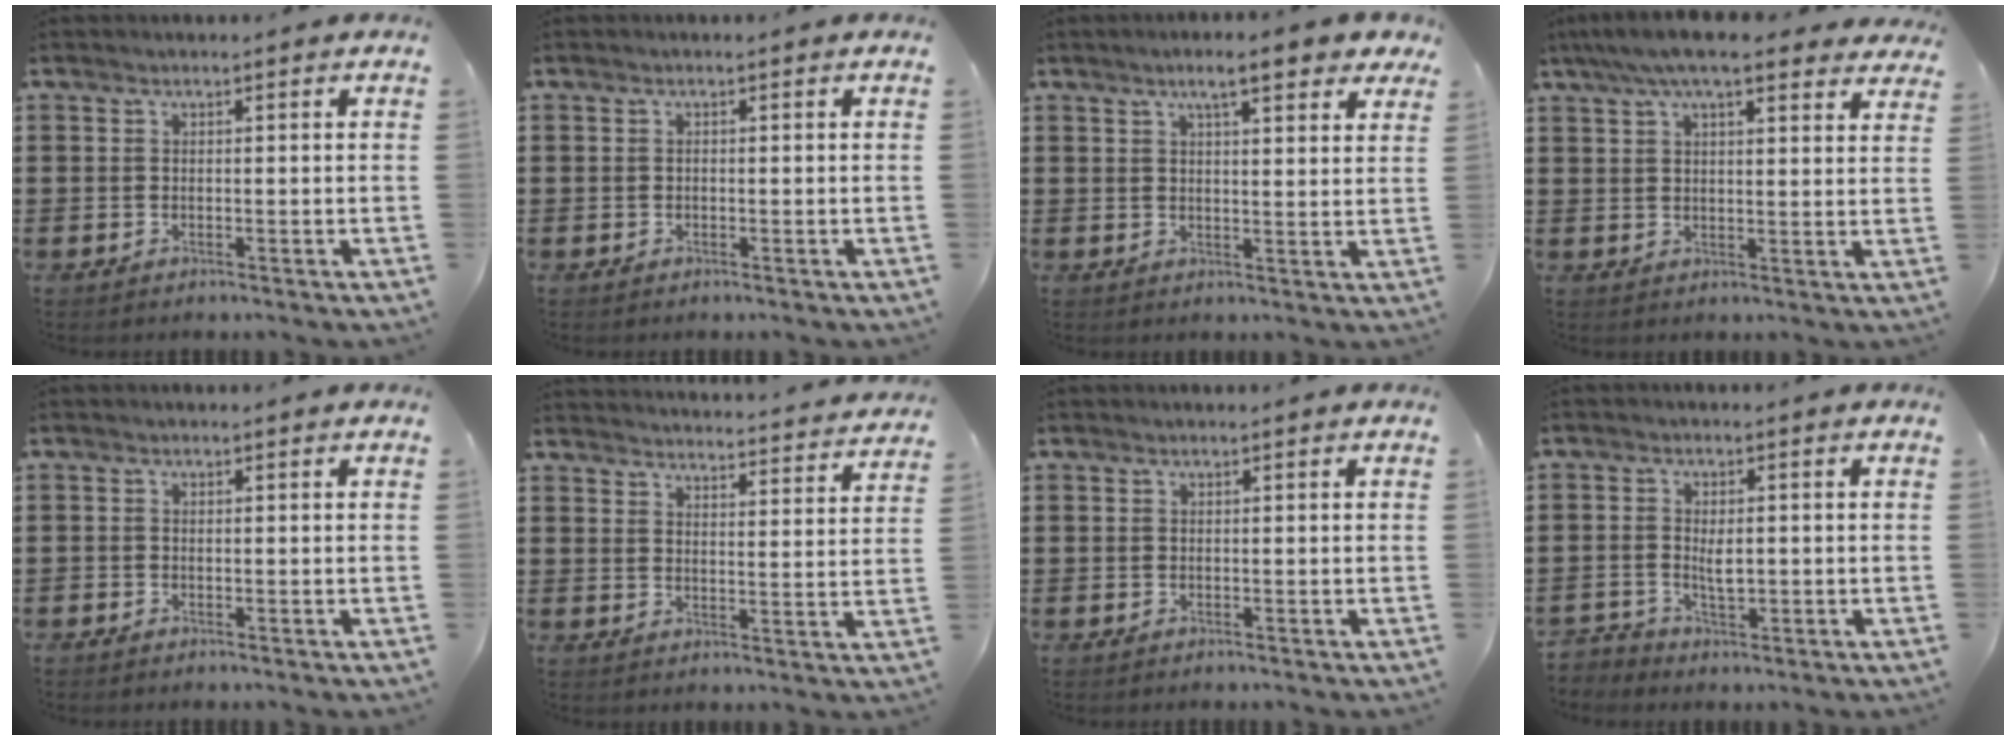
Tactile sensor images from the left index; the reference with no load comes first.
{"total": 0.0}
{"total": 6.1, "force": [4.3, 1.0, 4.1], "torque": [-0.075, 0.000, 0.071]}
{"total": 7.6, "force": [6.1, 1.5, 4.2], "torque": [-0.097, -0.008, 0.112]}
{"total": 0.6, "force": [-0.5, 0.3, -0.1], "torque": [-0.001, 0.000, -0.011]}
{"total": 3.6, "force": [3.6, -0.4, 0.0], "torque": [-0.010, -0.036, 0.057]}
{"total": 0.0}
{"total": 2.4, "force": [-0.5, 1.6, 1.7], "torque": [-0.036, 0.003, -0.012]}